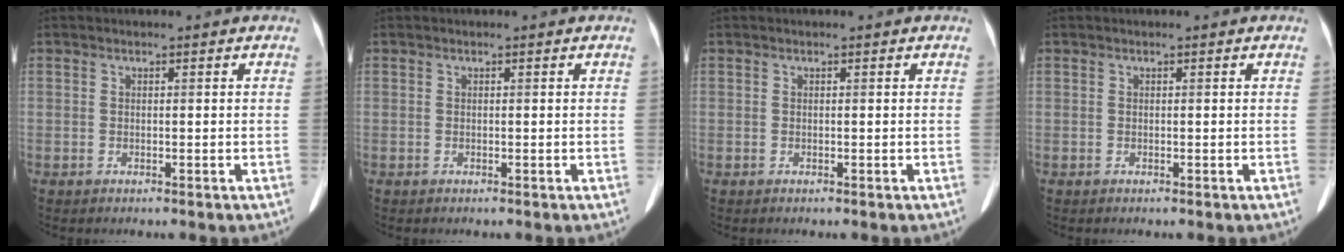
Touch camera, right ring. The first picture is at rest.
{"total": 0.0}
{"total": 0.0}
{"total": 0.0}